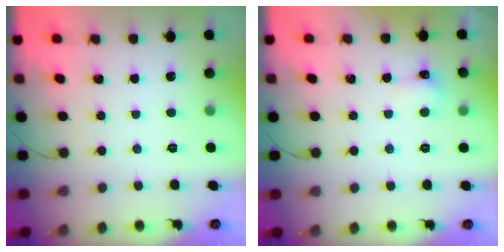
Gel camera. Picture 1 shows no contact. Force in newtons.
{"total": 4.9, "press": 4.7, "slide": 1.4}